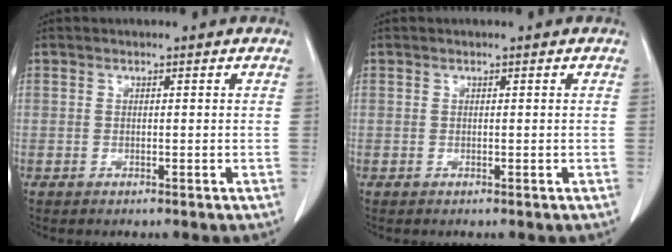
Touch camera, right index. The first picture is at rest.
{"total": 0.0}